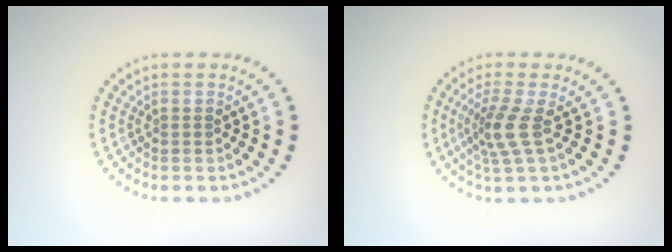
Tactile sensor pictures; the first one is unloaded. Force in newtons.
{"total": 2.9, "press": 2.1, "slide": 2.0}